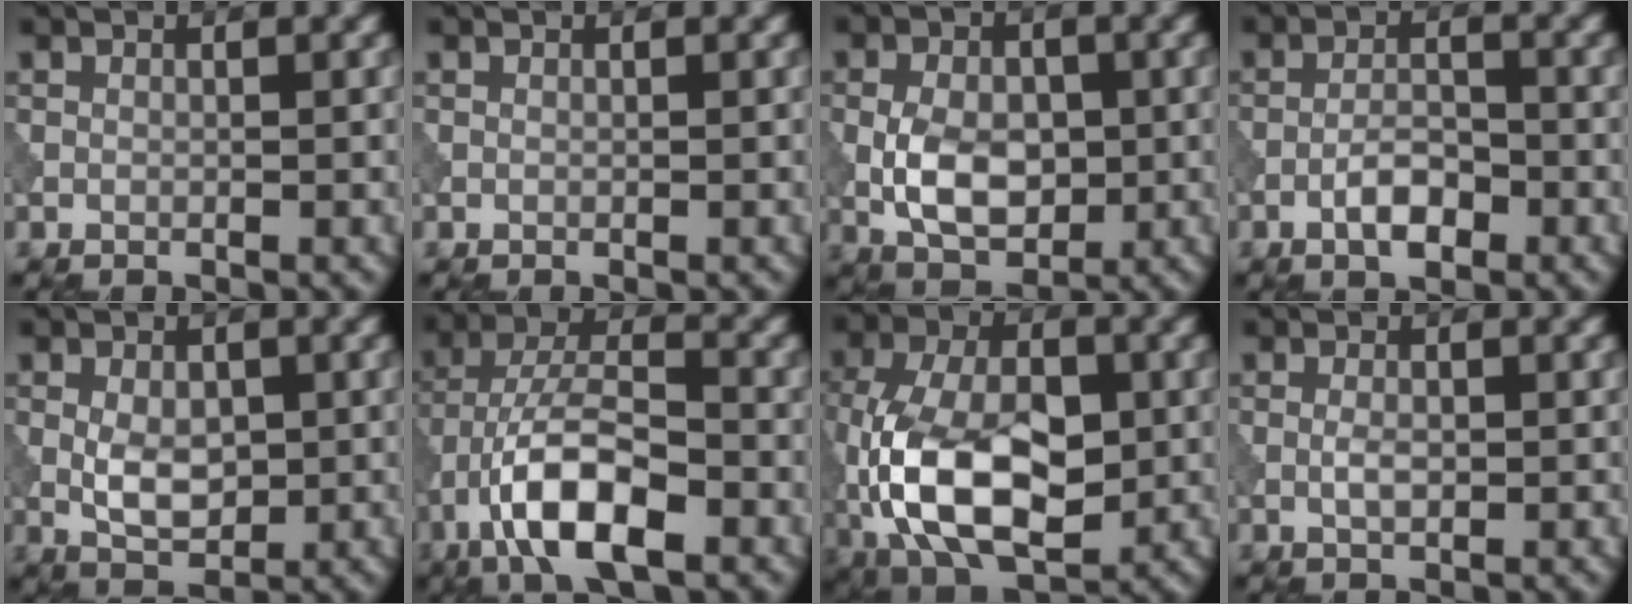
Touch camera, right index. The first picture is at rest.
{"total": 0.0}
{"total": 5.6, "force": [-0.7, 3.6, 4.3], "torque": [-0.078, -0.003, -0.015]}
{"total": 3.1, "force": [-1.6, 1.2, 2.4], "torque": [-0.042, 0.005, -0.033]}
{"total": 3.8, "force": [-0.1, 2.4, 3.0], "torque": [-0.054, -0.001, 0.000]}
{"total": 9.5, "force": [-4.3, 3.6, 7.6], "torque": [-0.137, 0.013, -0.085]}
{"total": 13.0, "force": [-2.7, 7.3, 10.4], "torque": [-0.204, -0.004, -0.057]}
{"total": 1.6, "force": [-0.2, 0.8, 1.4], "torque": [-0.029, 0.000, -0.005]}